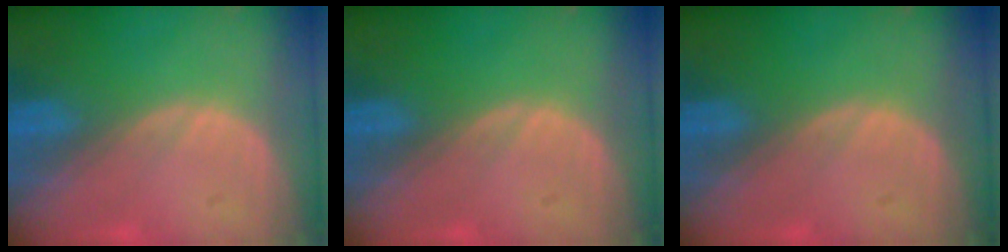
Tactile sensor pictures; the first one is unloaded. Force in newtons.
{"total": 0.0}
{"total": 0.0}